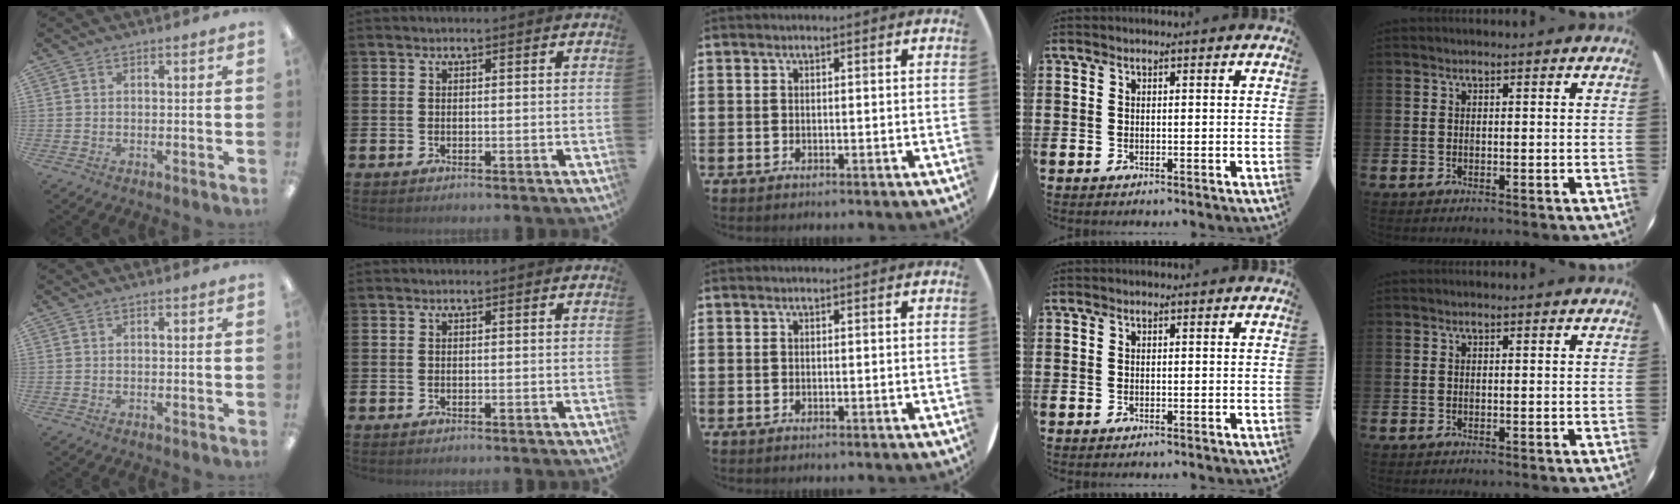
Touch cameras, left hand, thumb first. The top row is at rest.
{}